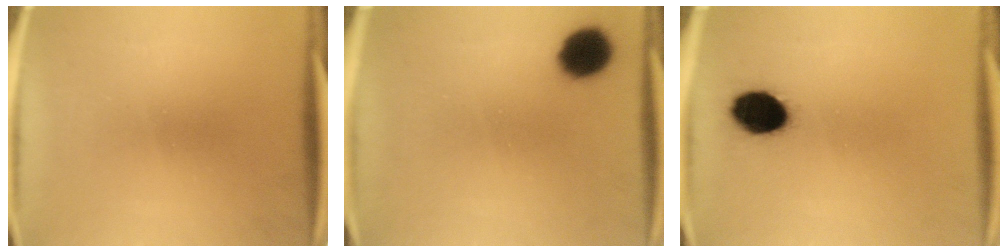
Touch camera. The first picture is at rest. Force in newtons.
{"total": 8.1}
{"total": 9.6}